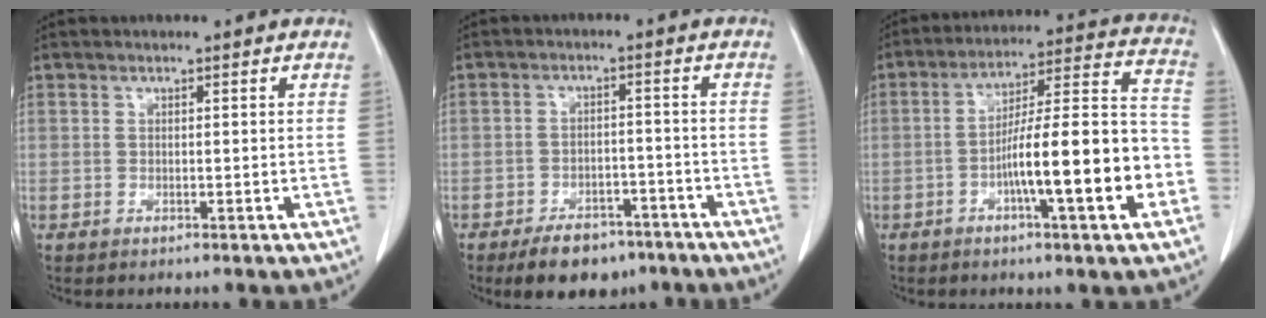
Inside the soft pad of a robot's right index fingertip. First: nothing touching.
{"total": 8.4, "force": [-6.3, 4.1, 3.7], "torque": [-0.059, 0.004, -0.097]}
{"total": 16.6, "force": [-5.2, 1.4, 15.7], "torque": [-0.242, 0.016, -0.080]}